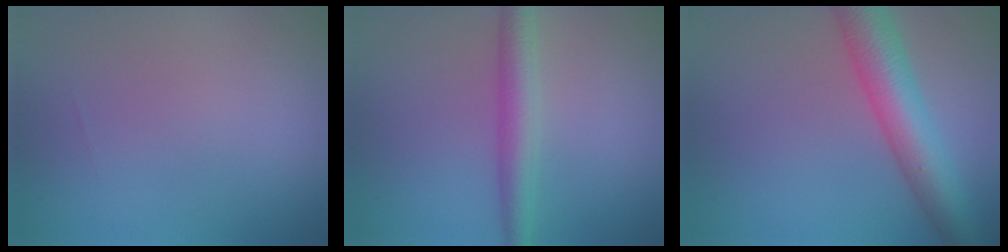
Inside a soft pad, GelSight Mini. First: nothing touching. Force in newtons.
{"total": 3.7, "press": 3.7, "slide": 0.0}
{"total": 7.2, "press": 7.2, "slide": 0.2}